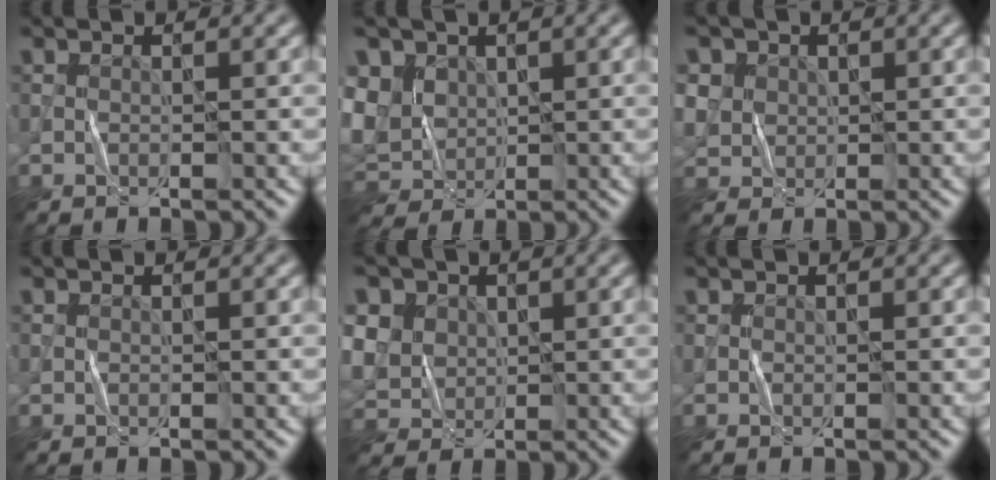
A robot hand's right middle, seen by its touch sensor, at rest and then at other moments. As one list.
[{"total": 6.4, "force": [1.5, 5.3, 3.4], "torque": [-0.093, 0.013, 0.025]}, {"total": 4.0, "force": [1.4, 3.5, 1.4], "torque": [-0.055, 0.011, 0.031]}, {"total": 0.0}, {"total": 7.5, "force": [2.8, 6.1, 3.3], "torque": [-0.088, 0.021, 0.046]}, {"total": 0.0}]